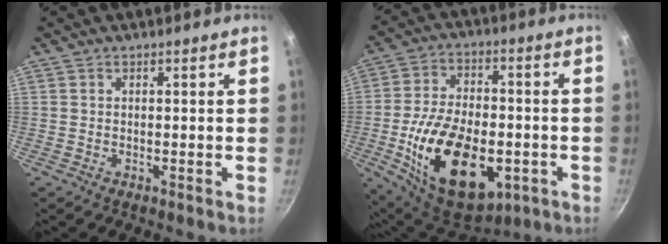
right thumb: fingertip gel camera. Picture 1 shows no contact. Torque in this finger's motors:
{"motor_torque": [-0.36, 1.65, 1.93, -0.85, 0.19]}